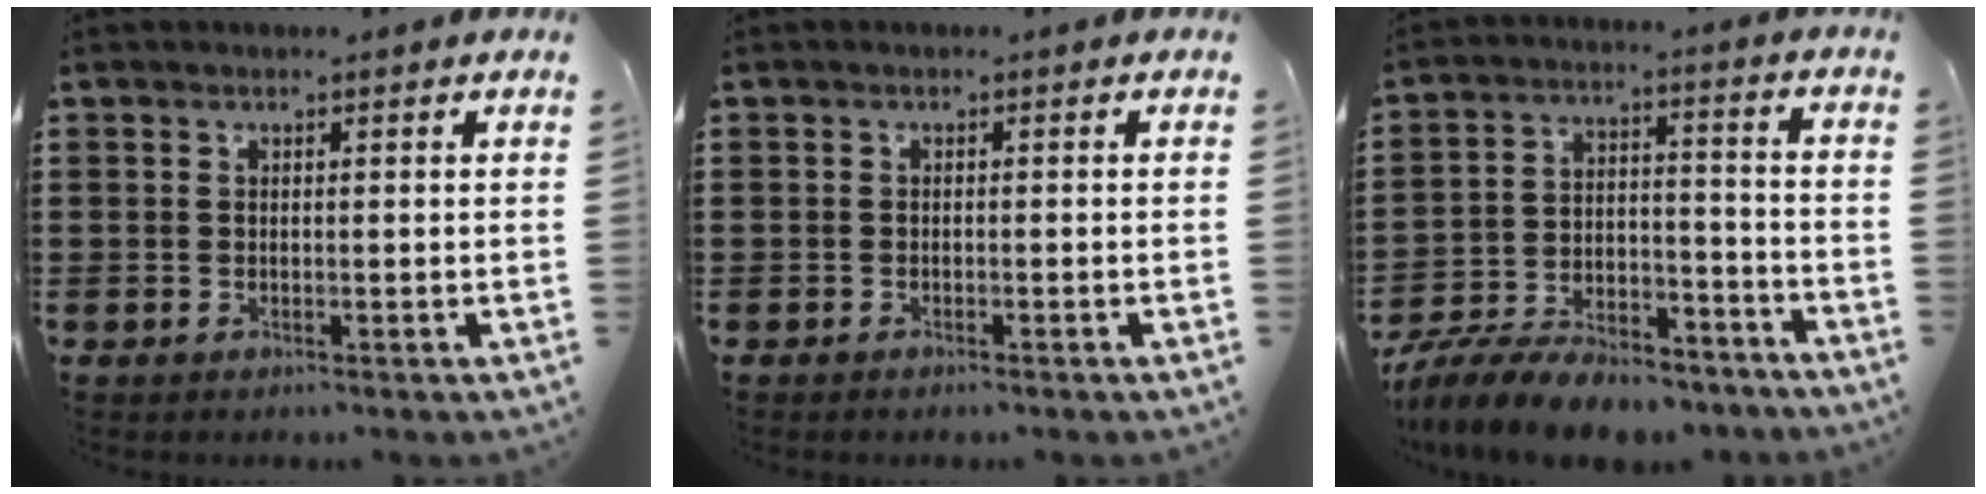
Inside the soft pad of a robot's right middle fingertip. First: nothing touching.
{"total": 0.6, "force": [-0.6, 0.0, 0.1], "torque": [-0.005, -0.003, -0.012]}
{"total": 9.5, "force": [-8.9, 2.0, 2.8], "torque": [-0.051, 0.020, -0.172]}